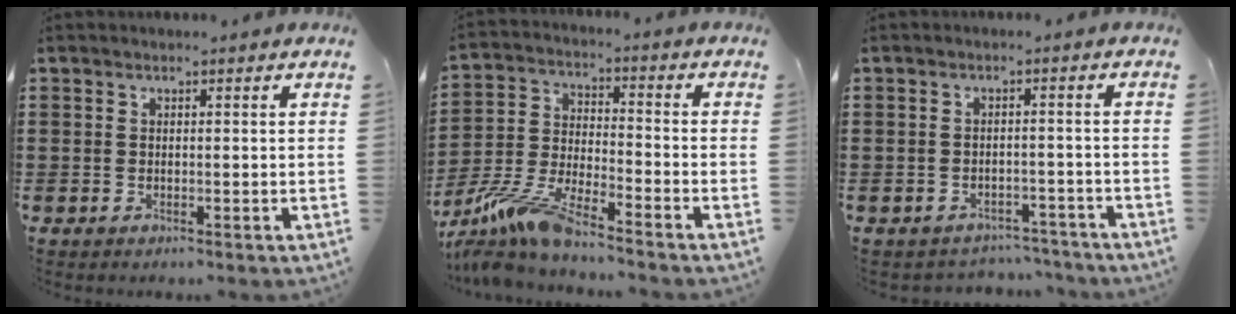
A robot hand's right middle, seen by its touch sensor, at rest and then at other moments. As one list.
[{"total": 8.9, "force": [-7.8, 0.3, 4.3], "torque": [-0.109, -0.010, -0.161]}, {"total": 2.5, "force": [-2.5, 0.5, -0.2], "torque": [-0.005, 0.000, -0.055]}]